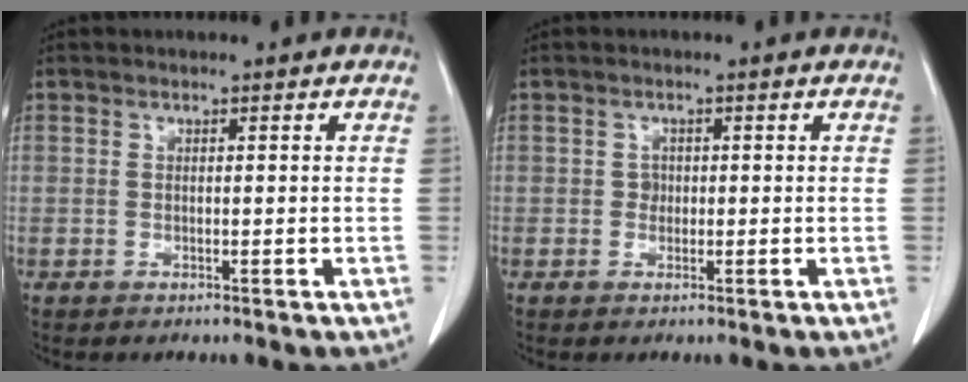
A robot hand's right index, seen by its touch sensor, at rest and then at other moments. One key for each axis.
{"total": 1.2, "fx": 0.0, "fy": 1.1, "fz": 0.4, "tx": -0.004, "ty": 0.003, "tz": 0.000}